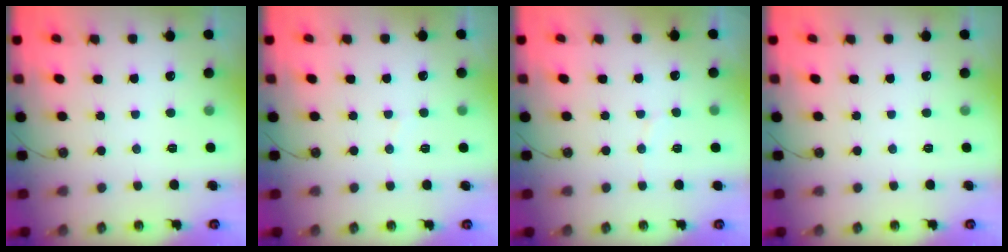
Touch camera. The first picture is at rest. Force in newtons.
{"total": 3.0, "press": 2.9, "slide": 0.3}
{"total": 4.0, "press": 4.0, "slide": 0.5}
{"total": 0.0}